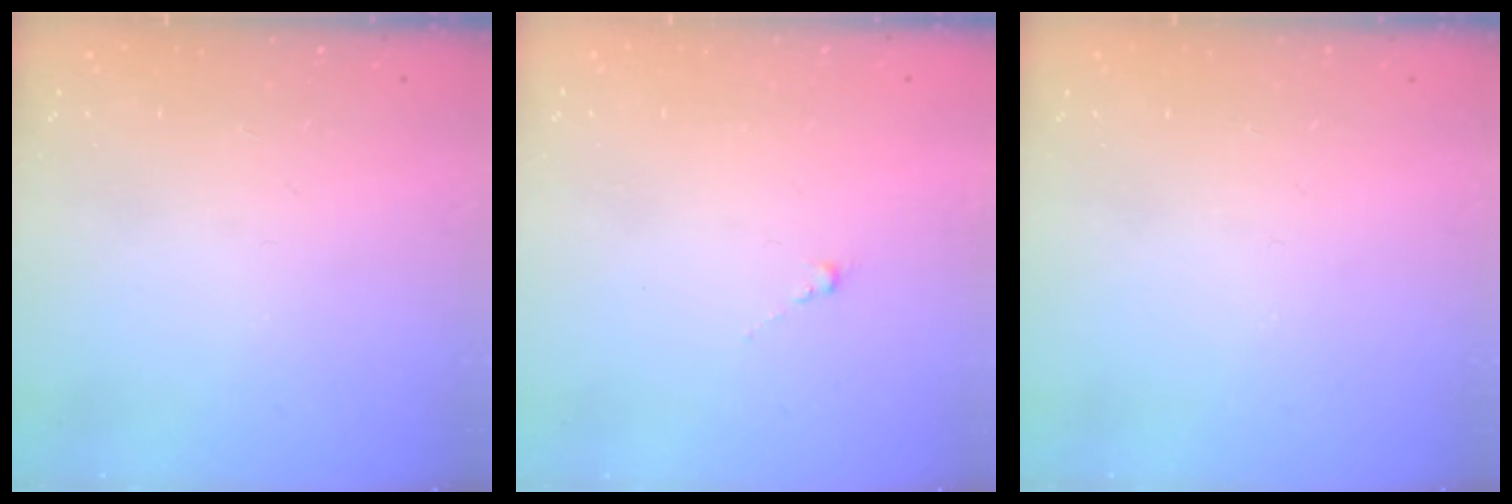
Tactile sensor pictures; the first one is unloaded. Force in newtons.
{"total": 0.0}
{"total": 0.0}